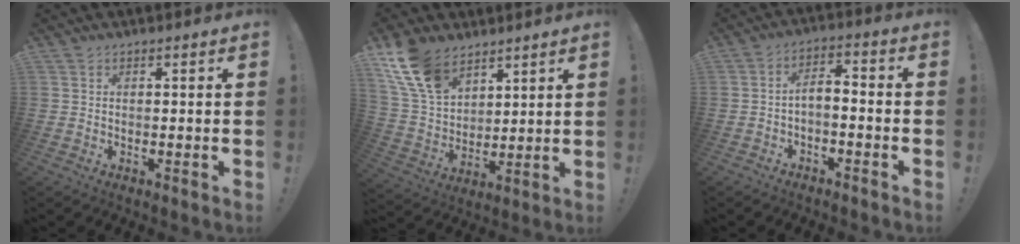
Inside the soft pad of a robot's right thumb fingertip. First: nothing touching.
{"total": 14.9, "force": [9.7, 8.6, 7.4], "torque": [-0.162, -0.046, 0.189]}
{"total": 4.4, "force": [-2.8, 1.6, 3.1], "torque": [-0.063, 0.006, -0.052]}